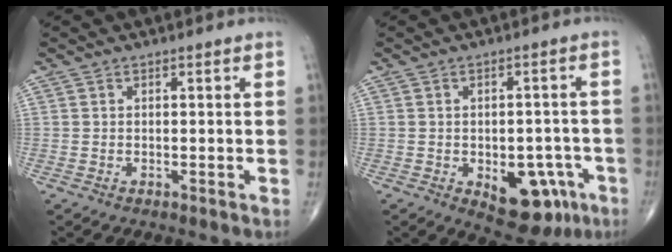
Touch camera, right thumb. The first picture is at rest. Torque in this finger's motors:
{"motor_torque": [3.18, 1.83, 0.39, -0.63, 0.16]}